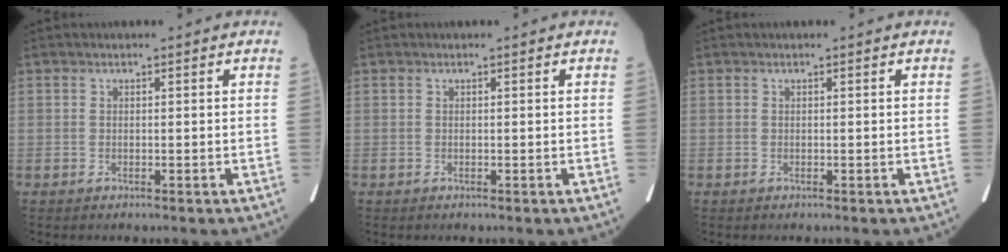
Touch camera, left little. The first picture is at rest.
{"total": 0.0}
{"total": 0.0}